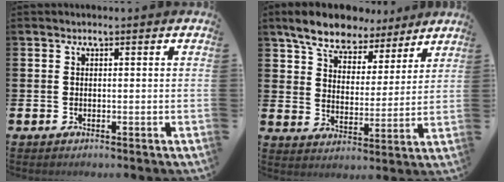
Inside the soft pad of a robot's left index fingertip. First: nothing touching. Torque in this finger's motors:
{"motor_torque": [1.24, -0.90, 1.00, 0.21]}